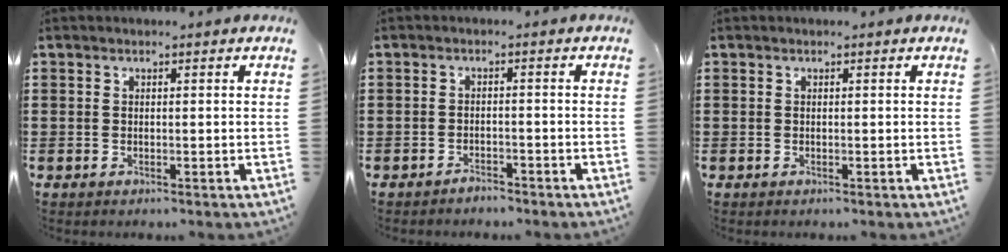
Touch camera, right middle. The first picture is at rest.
{"total": 1.7, "force": [-1.6, 0.3, 0.3], "torque": [-0.010, 0.002, -0.033]}
{"total": 0.0}